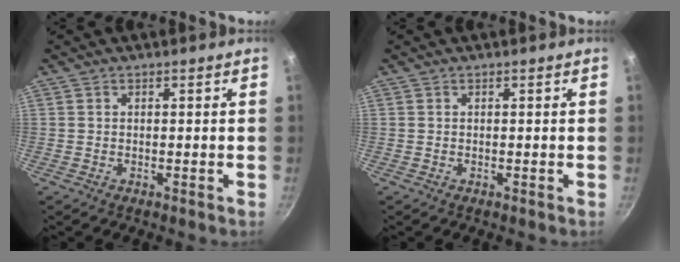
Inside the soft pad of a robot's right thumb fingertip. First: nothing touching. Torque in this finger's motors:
{"motor_torque": [0.00, 0.00, 0.00, 0.00, 0.03]}